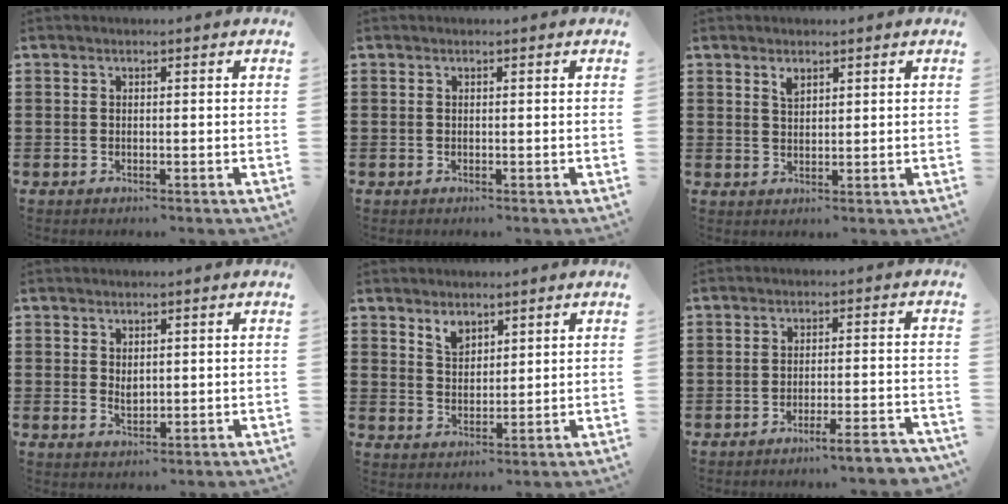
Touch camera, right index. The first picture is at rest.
{"total": 0.0}
{"total": 1.9, "force": [1.5, 0.9, 0.9], "torque": [-0.020, 0.003, 0.027]}
{"total": 1.8, "force": [0.6, 1.0, 1.3], "torque": [-0.027, 0.004, 0.011]}
{"total": 3.2, "force": [2.5, 1.8, 1.1], "torque": [-0.029, 0.004, 0.047]}
{"total": 4.1, "force": [-3.5, -0.3, 2.1], "torque": [-0.033, -0.012, -0.065]}